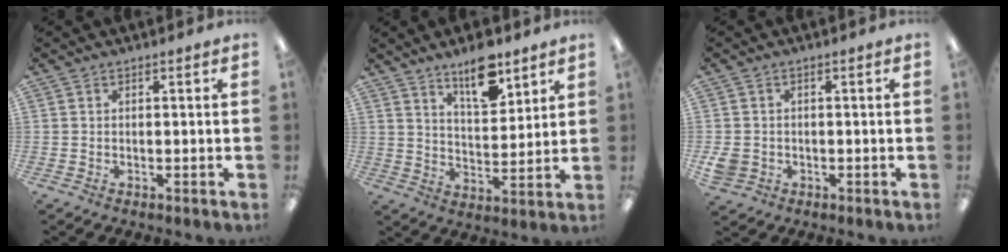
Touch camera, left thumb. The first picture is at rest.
{"total": 11.5, "force": [8.4, 4.6, 6.3], "torque": [-0.087, -0.049, 0.144]}
{"total": 3.2, "force": [-0.9, 2.9, 1.1], "torque": [-0.025, 0.002, -0.017]}